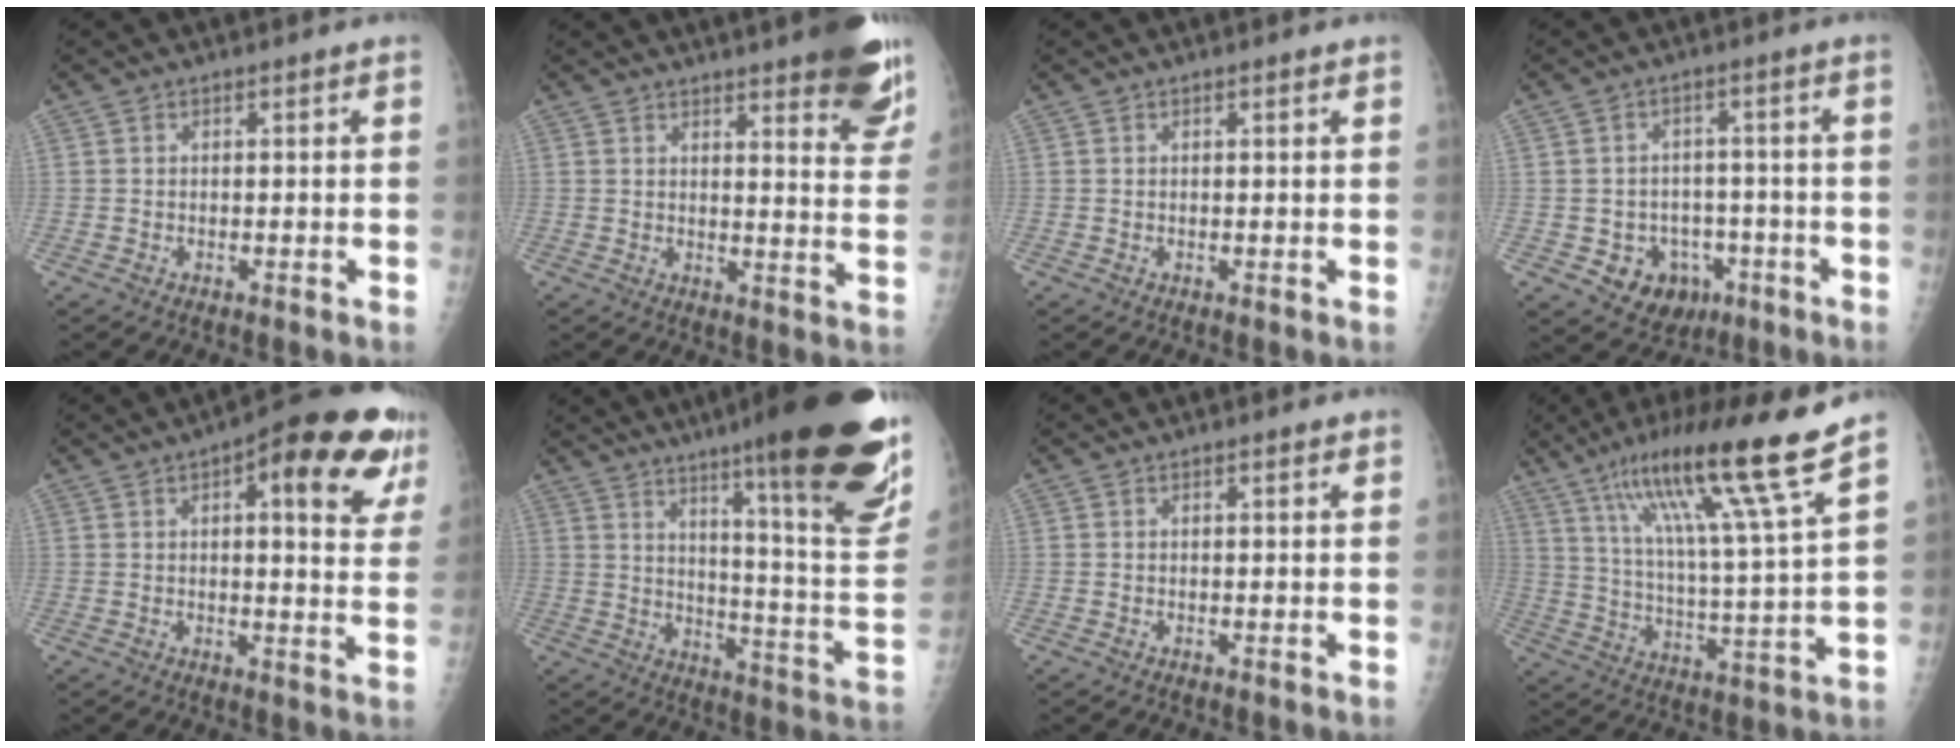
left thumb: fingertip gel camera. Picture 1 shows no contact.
{"total": 16.4, "force": [11.4, 3.7, 11.2], "torque": [-0.112, -0.063, 0.132]}
{"total": 0.7, "force": [0.4, 0.1, 0.5], "torque": [-0.008, 0.000, 0.006]}
{"total": 9.2, "force": [-3.4, 7.8, 3.6], "torque": [-0.030, 0.027, -0.036]}
{"total": 18.3, "force": [8.1, 5.9, 15.3], "torque": [-0.165, -0.011, 0.096]}
{"total": 29.9, "force": [18.1, 4.2, 23.4], "torque": [-0.266, -0.076, 0.261]}
{"total": 1.1, "force": [0.7, 0.3, 0.8], "torque": [-0.012, -0.001, 0.008]}
{"total": 19.0, "force": [12.5, -0.2, 14.3], "torque": [-0.227, -0.059, 0.208]}